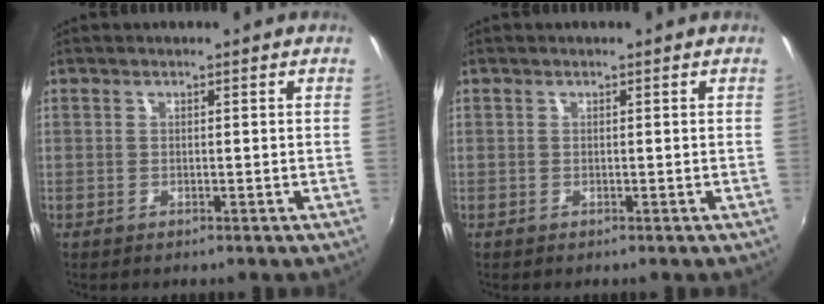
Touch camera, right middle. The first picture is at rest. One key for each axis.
{"total": 0.0}